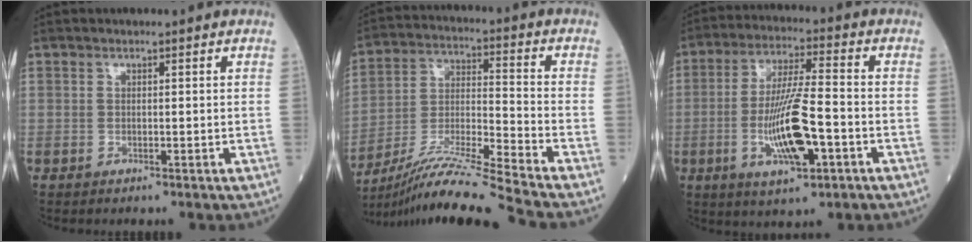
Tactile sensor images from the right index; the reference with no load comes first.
{"total": 16.7, "force": [-14.5, -2.9, 7.6], "torque": [-0.147, -0.016, -0.258]}
{"total": 11.9, "force": [-3.4, 2.0, 11.3], "torque": [-0.218, -0.004, -0.057]}